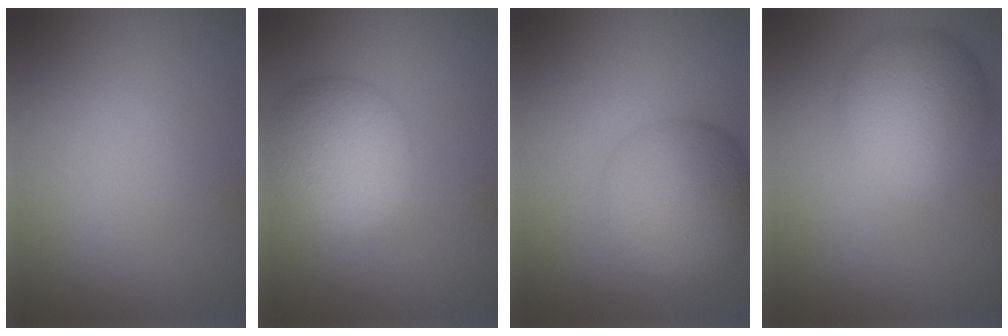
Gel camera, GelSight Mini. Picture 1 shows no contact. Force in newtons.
{"total": 7.0, "press": 7.0, "slide": 0.5}
{"total": 7.9, "press": 7.9, "slide": 0.2}
{"total": 6.8, "press": 6.8, "slide": 0.2}